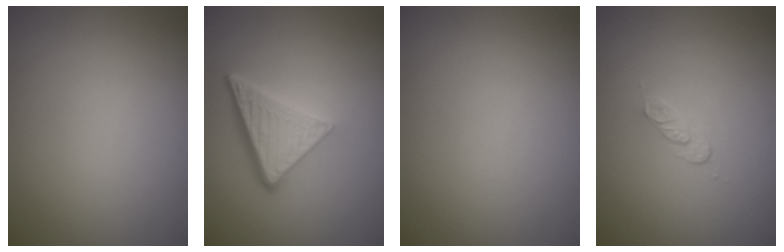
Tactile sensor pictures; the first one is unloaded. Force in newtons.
{"total": 5.1, "press": 3.6, "slide": 3.7}
{"total": 0.0}
{"total": 1.2, "press": 0.6, "slide": 1.0}